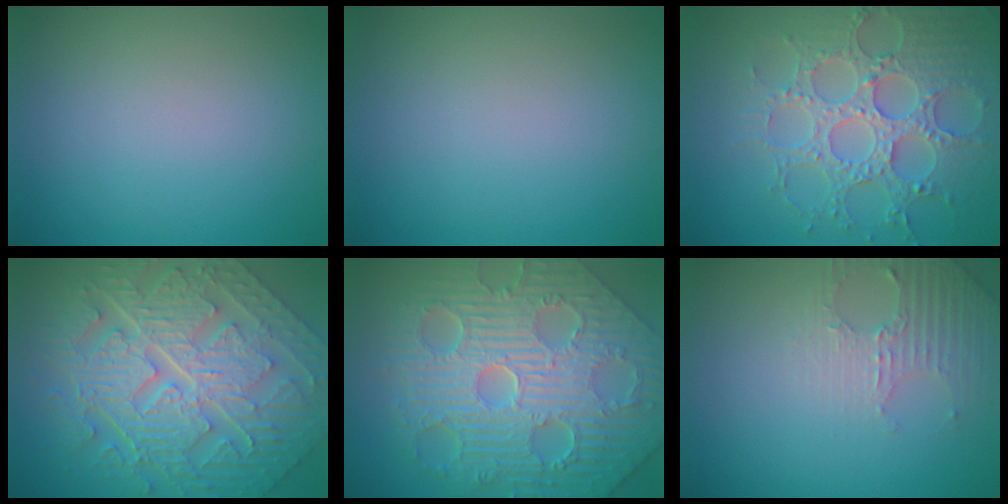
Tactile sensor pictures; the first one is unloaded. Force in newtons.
{"total": 0.0}
{"total": 6.5, "press": 5.5, "slide": 3.4}
{"total": 11.4, "press": 7.7, "slide": 8.4}
{"total": 12.5, "press": 8.2, "slide": 9.4}
{"total": 3.0, "press": 2.9, "slide": 0.7}